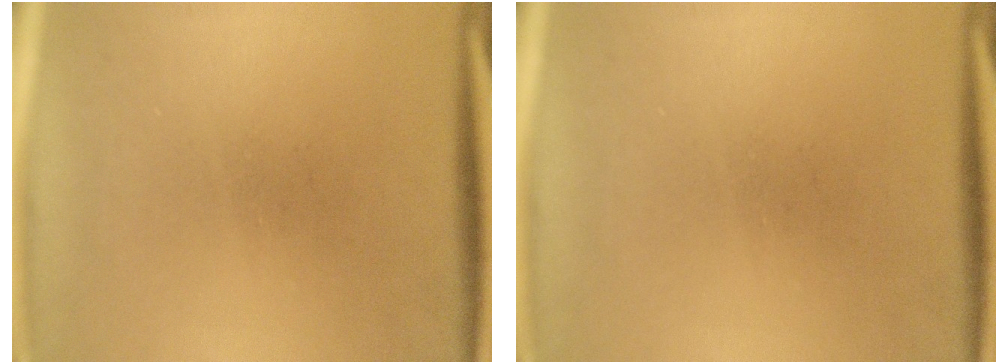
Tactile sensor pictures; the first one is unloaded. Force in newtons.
{"total": 0.0}